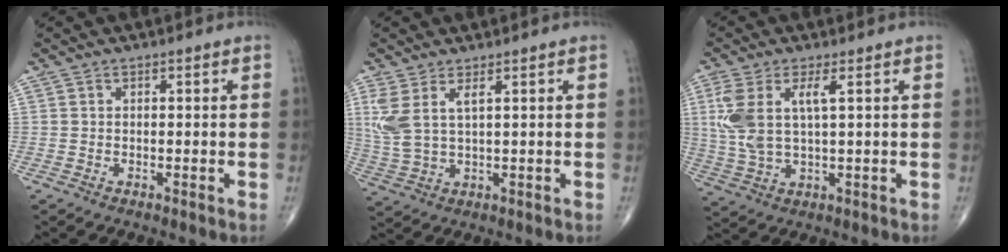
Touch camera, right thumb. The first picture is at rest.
{"total": 6.7, "force": [2.6, 2.3, 5.7], "torque": [-0.151, -0.008, 0.064]}
{"total": 9.2, "force": [2.3, 3.4, 8.3], "torque": [-0.205, -0.004, 0.053]}